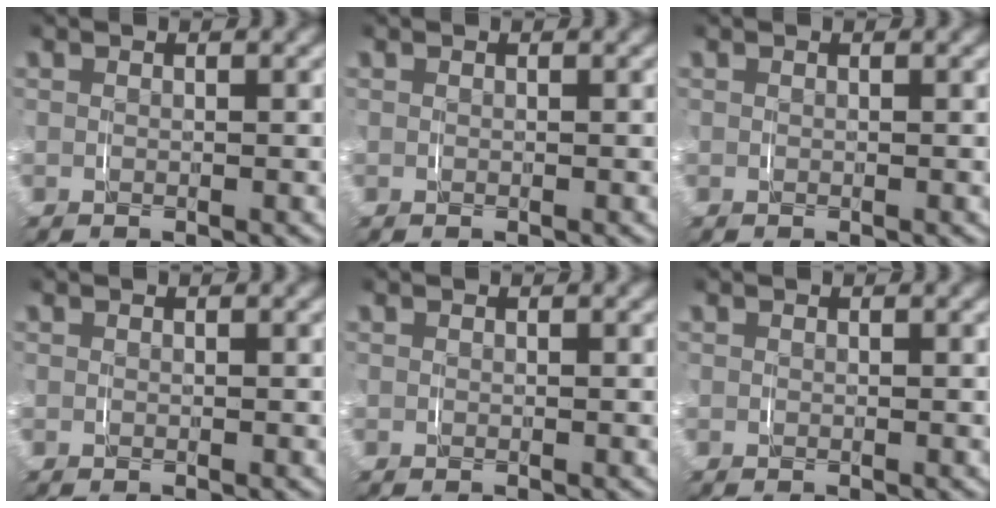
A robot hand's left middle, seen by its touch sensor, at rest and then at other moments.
{"total": 0.0}
{"total": 0.0}
{"total": 0.0}
{"total": 0.0}
{"total": 0.0}